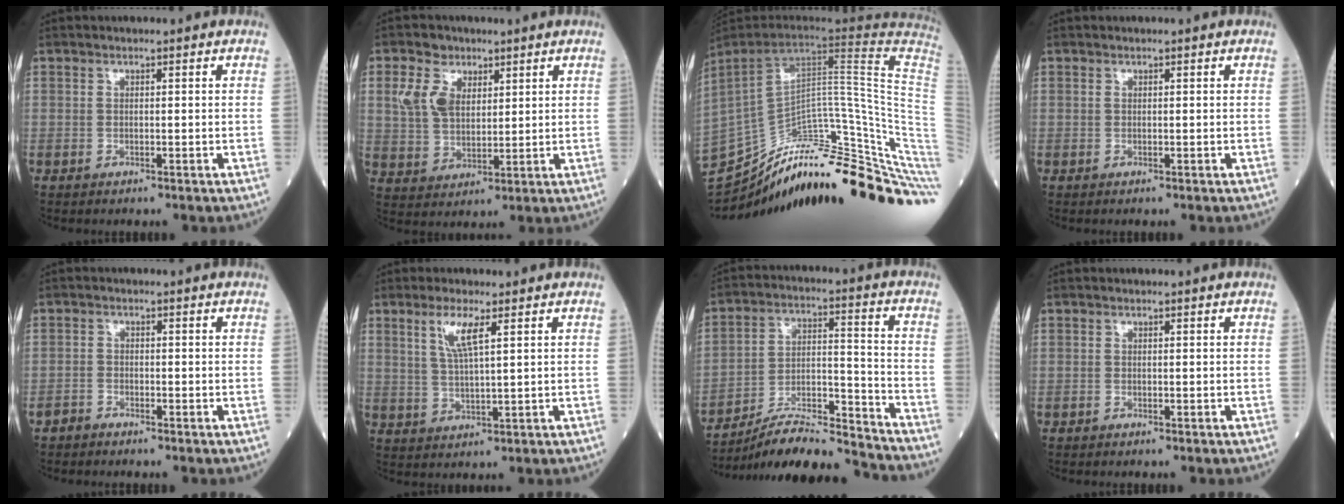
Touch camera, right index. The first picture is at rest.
{"total": 7.6, "force": [3.5, 5.1, 4.5], "torque": [-0.110, 0.018, 0.076]}
{"total": 37.1, "force": [-28.0, 5.2, 23.7], "torque": [-0.258, -0.030, -0.381]}
{"total": 0.0}
{"total": 1.4, "force": [-1.3, 0.6, 0.0], "torque": [-0.002, 0.000, -0.024]}
{"total": 5.1, "force": [2.5, 0.4, 4.4], "torque": [-0.094, -0.001, 0.052]}
{"total": 14.6, "force": [-14.1, -0.2, 3.8], "torque": [-0.065, 0.027, -0.244]}
{"total": 0.0}